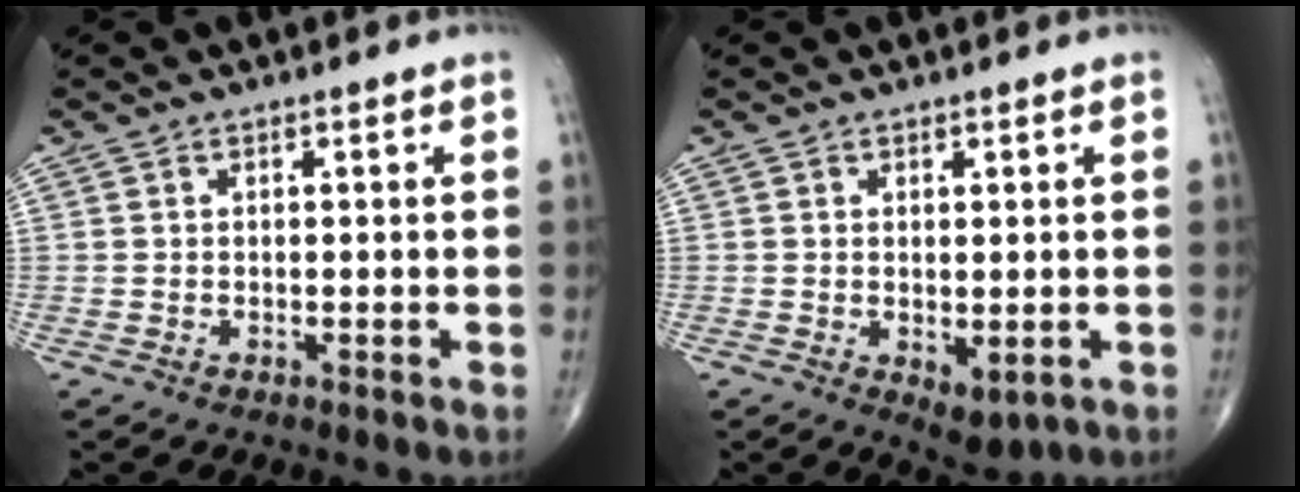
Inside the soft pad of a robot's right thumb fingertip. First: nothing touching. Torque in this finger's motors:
{"motor_torque": [-0.26, 0.68, -0.03, -0.13, 0.10]}